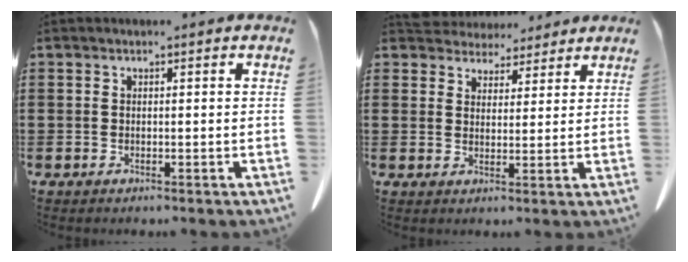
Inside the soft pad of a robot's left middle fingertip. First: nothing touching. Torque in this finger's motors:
{"motor_torque": [0.14, 0.11, 0.11, 0.01]}